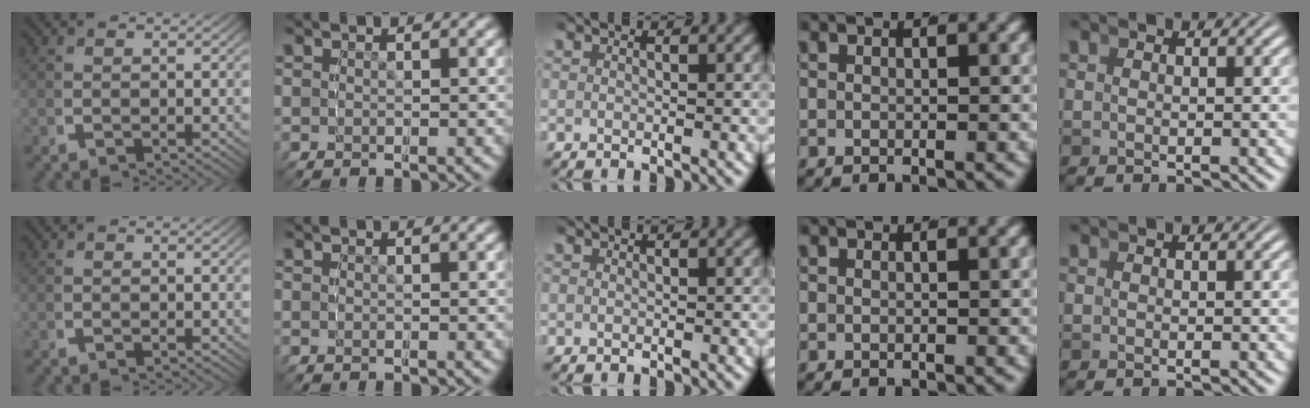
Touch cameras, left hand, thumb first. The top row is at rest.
{}